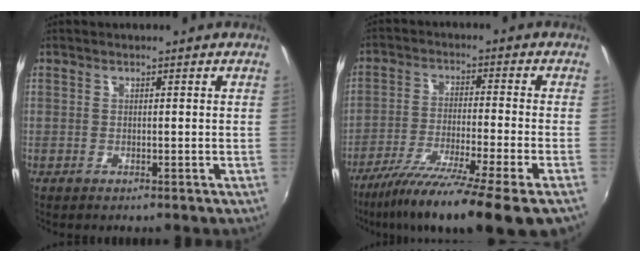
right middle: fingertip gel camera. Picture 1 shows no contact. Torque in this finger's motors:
{"motor_torque": [1.14, -1.00, 0.55, 0.11]}